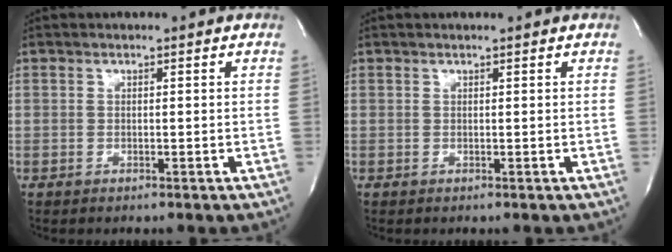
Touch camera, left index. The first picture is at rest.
{"total": 0.6, "force": [0.5, 0.0, 0.3], "torque": [-0.007, 0.003, 0.009]}